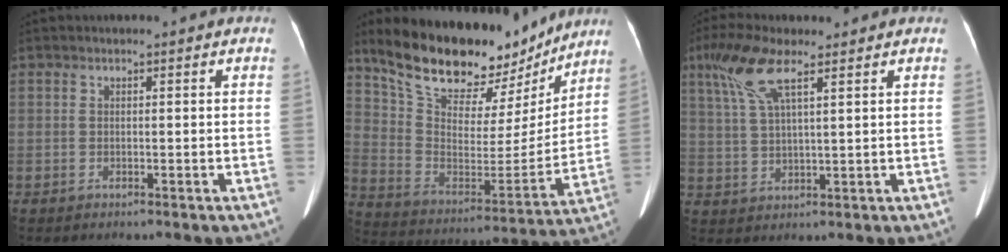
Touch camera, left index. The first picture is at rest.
{"total": 23.4, "force": [19.7, 7.5, 10.0], "torque": [-0.171, -0.019, 0.309]}
{"total": 7.3, "force": [4.1, 1.2, 6.0], "torque": [-0.131, 0.011, 0.088]}